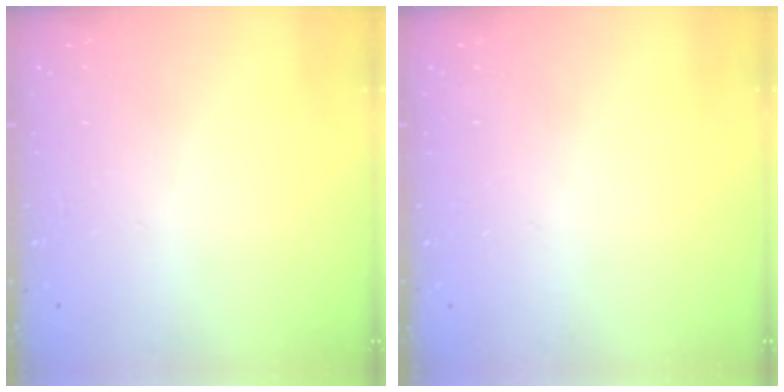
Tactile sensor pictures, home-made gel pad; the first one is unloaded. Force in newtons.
{"total": 0.0}